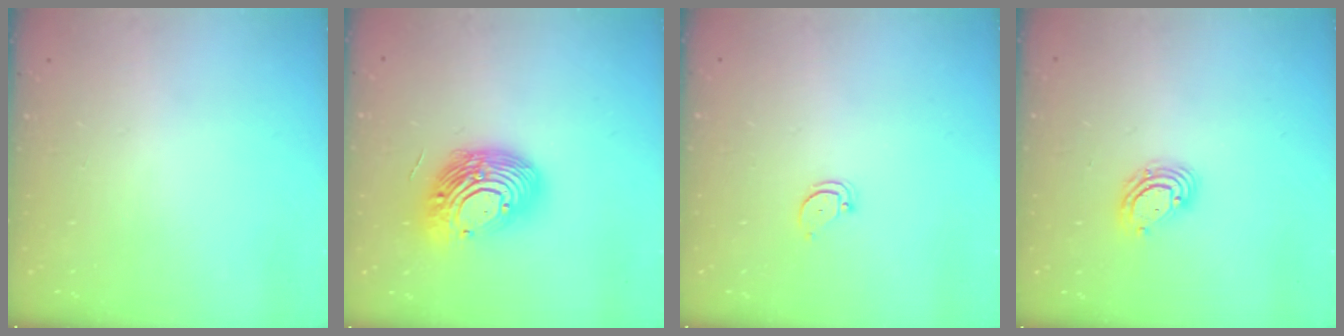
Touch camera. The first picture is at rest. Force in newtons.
{"total": 16.9, "press": 16.8, "slide": 1.6}
{"total": 2.6, "press": 2.6, "slide": 0.1}
{"total": 6.2, "press": 6.1, "slide": 1.0}